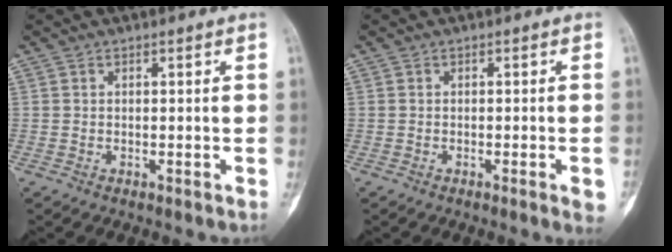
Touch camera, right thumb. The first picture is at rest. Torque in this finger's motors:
{"motor_torque": [1.00, 0.26, 0.52, -0.56, 0.20]}